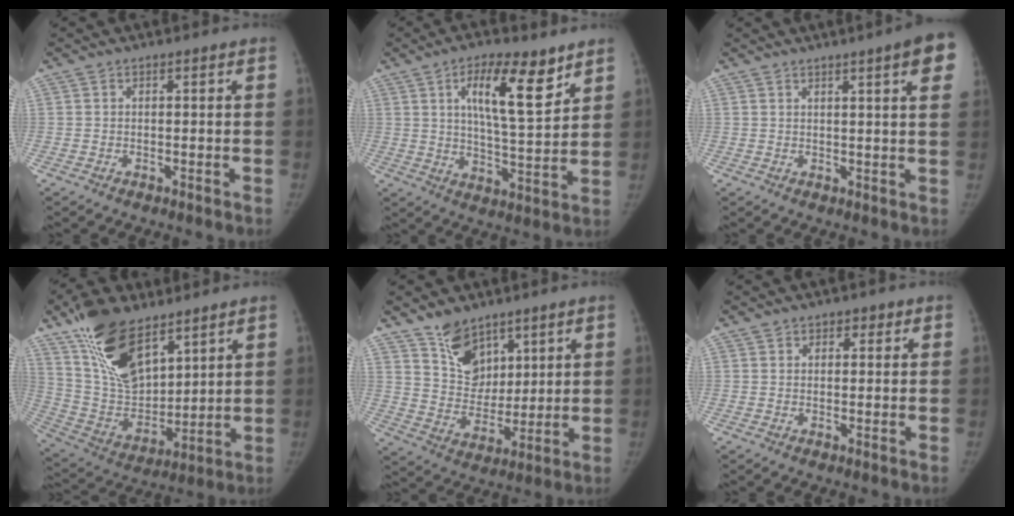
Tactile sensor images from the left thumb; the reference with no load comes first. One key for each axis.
{"total": 13.1, "fx": 6.7, "fy": 4.1, "fz": 10.5, "tx": -0.148, "ty": -0.038, "tz": 0.112}
{"total": 8.7, "fx": 4.5, "fy": 0.9, "fz": 7.4, "tx": -0.079, "ty": -0.007, "tz": 0.048}
{"total": 19.8, "fx": 12.3, "fy": 9.9, "fz": 12.0, "tx": -0.188, "ty": -0.056, "tz": 0.239}
{"total": 10.8, "fx": 7.3, "fy": 6.9, "fz": 3.8, "tx": -0.029, "ty": -0.054, "tz": 0.138}
{"total": 1.9, "fx": 0.9, "fy": 1.6, "fz": 0.5, "tx": 0.017, "ty": -0.001, "tz": 0.004}